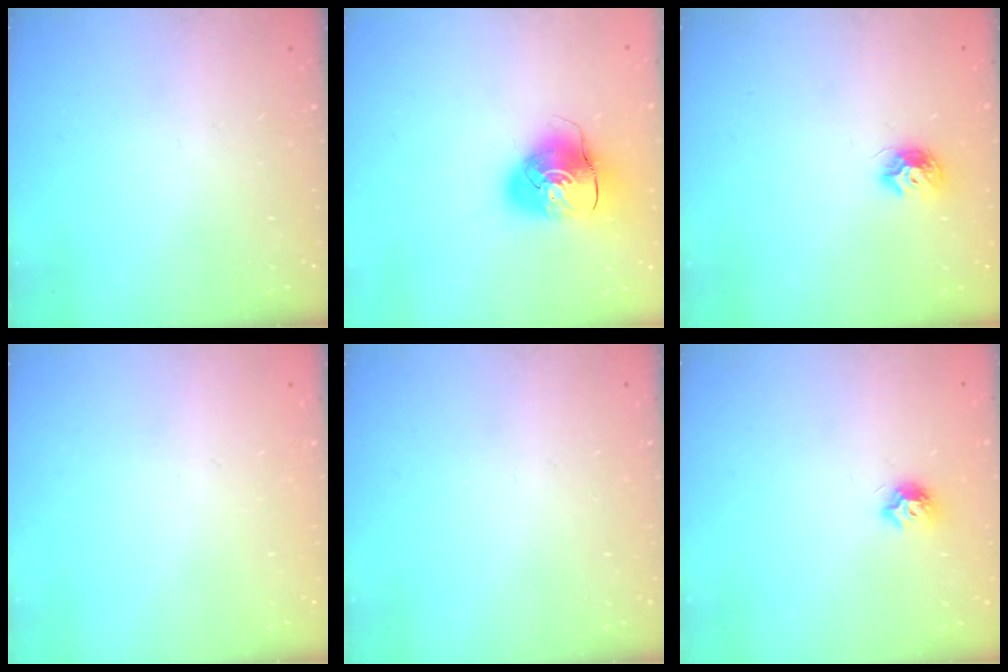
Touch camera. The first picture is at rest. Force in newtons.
{"total": 9.7, "press": 9.6, "slide": 1.4}
{"total": 8.0, "press": 8.0, "slide": 0.5}
{"total": 0.0}
{"total": 0.0}
{"total": 7.1, "press": 7.1, "slide": 0.2}